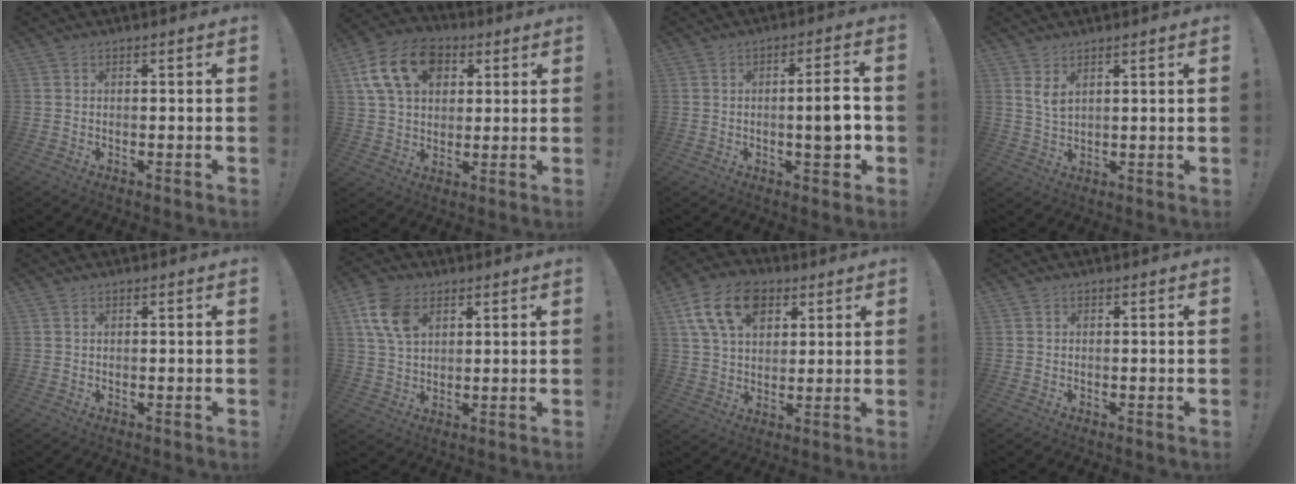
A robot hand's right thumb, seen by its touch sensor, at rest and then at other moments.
{"total": 17.1, "force": [6.5, 12.1, 10.1], "torque": [-0.168, -0.016, 0.125]}
{"total": 6.1, "force": [-0.8, 1.8, 5.8], "torque": [-0.075, 0.000, -0.018]}
{"total": 3.9, "force": [2.5, 1.3, 2.7], "torque": [-0.046, -0.015, 0.042]}
{"total": 0.6, "force": [0.4, 0.4, 0.3], "torque": [-0.003, -0.001, 0.007]}
{"total": 11.2, "force": [4.8, 7.4, 6.9], "torque": [-0.135, -0.005, 0.092]}
{"total": 16.3, "force": [7.3, 11.0, 9.5], "torque": [-0.159, -0.022, 0.138]}
{"total": 0.0}